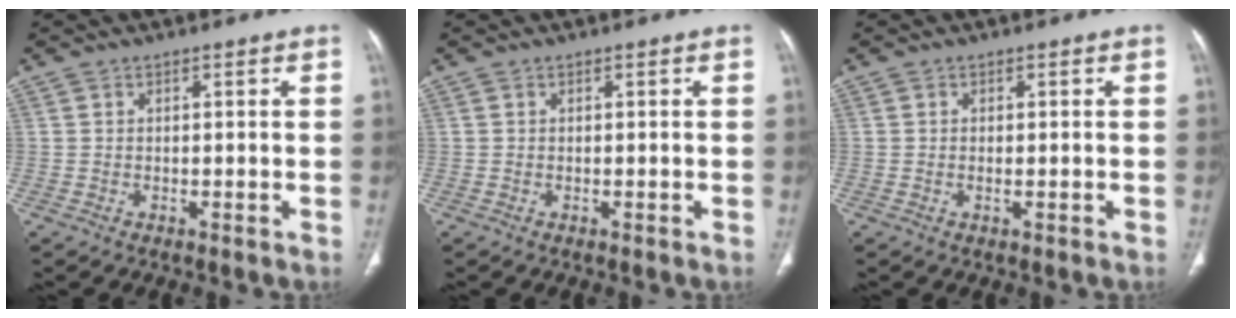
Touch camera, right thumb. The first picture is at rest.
{"total": 0.0}
{"total": 0.9, "force": [-0.2, 0.4, 0.8], "torque": [-0.021, 0.001, -0.002]}